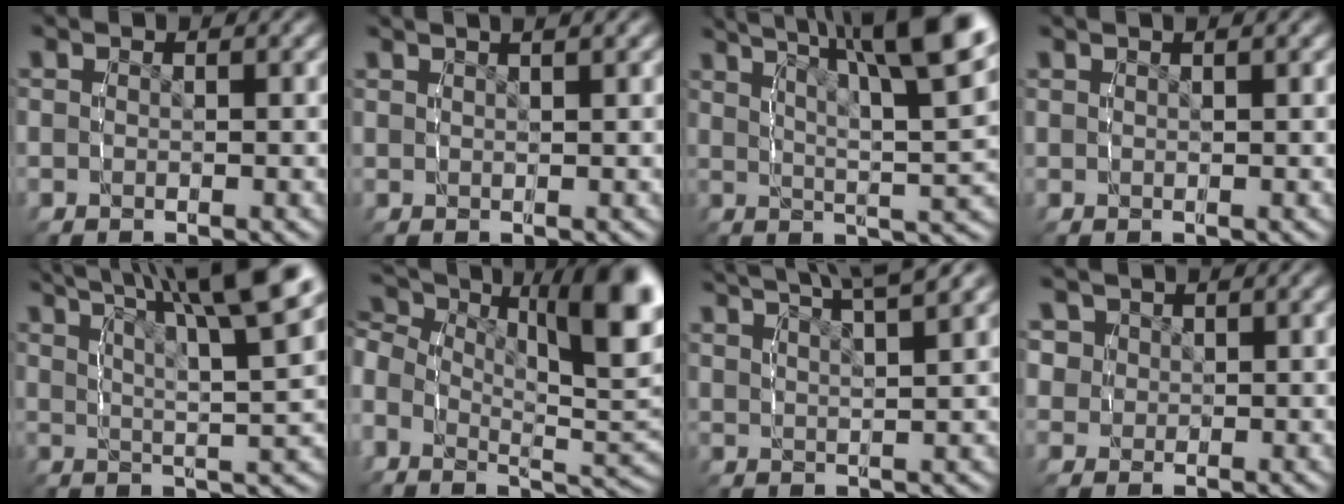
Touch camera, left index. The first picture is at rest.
{"total": 2.1, "force": [1.7, -0.2, 1.3], "torque": [-0.009, 0.007, 0.032]}
{"total": 11.6, "force": [5.9, 3.4, 9.5], "torque": [-0.112, 0.019, 0.082]}
{"total": 0.8, "force": [0.6, -0.5, 0.3], "torque": [0.001, 0.002, 0.015]}
{"total": 9.5, "force": [5.1, 2.3, 7.6], "torque": [-0.092, 0.010, 0.075]}
{"total": 9.4, "force": [2.6, 4.6, 7.8], "torque": [-0.117, -0.006, 0.034]}
{"total": 8.0, "force": [6.3, 2.6, 4.3], "torque": [-0.058, 0.020, 0.097]}
{"total": 4.3, "force": [1.8, 3.5, 1.6], "torque": [-0.040, -0.002, 0.034]}